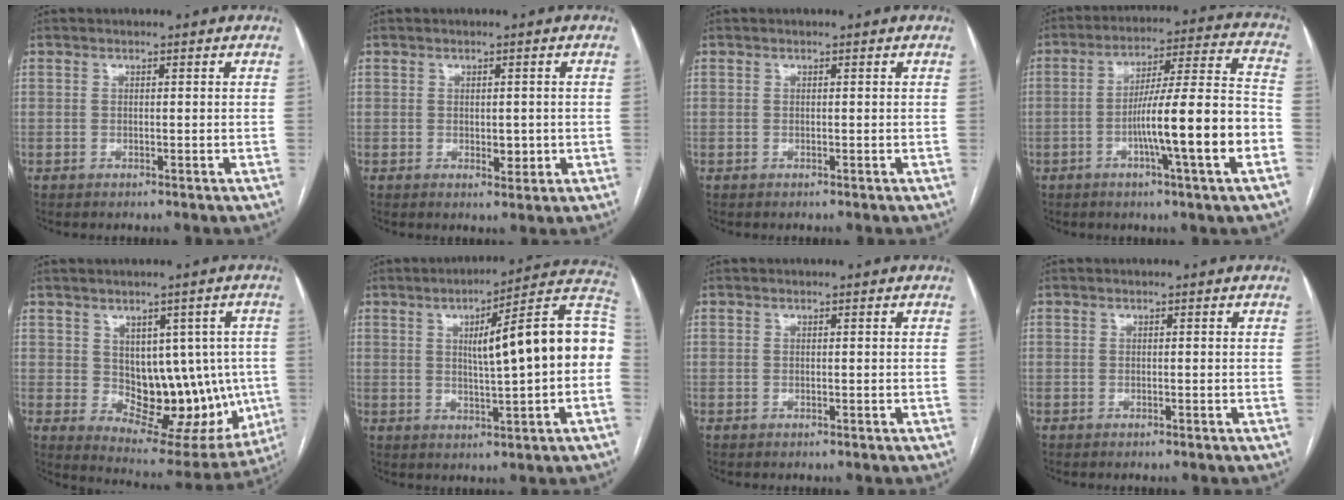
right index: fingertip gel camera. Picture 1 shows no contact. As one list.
[{"total": 2.6, "force": [-0.2, 1.5, 2.2], "torque": [-0.027, -0.003, 0.003]}, {"total": 0.0}, {"total": 15.8, "force": [-4.7, -0.1, 15.1], "torque": [-0.241, 0.011, -0.075]}, {"total": 14.1, "force": [-0.3, 8.4, 11.3], "torque": [-0.124, 0.013, 0.025]}, {"total": 16.3, "force": [1.2, 1.4, 16.2], "torque": [-0.220, 0.036, 0.014]}, {"total": 0.0}, {"total": 0.0}]